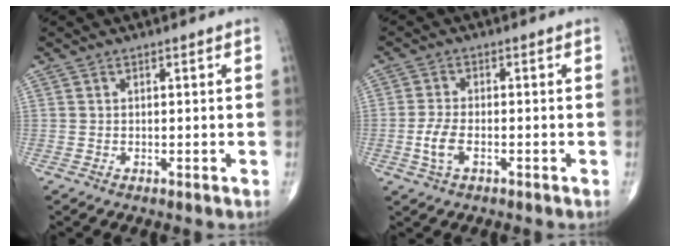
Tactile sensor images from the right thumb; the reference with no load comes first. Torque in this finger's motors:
{"motor_torque": [-0.32, 0.36, 0.57, 0.00, 0.14]}